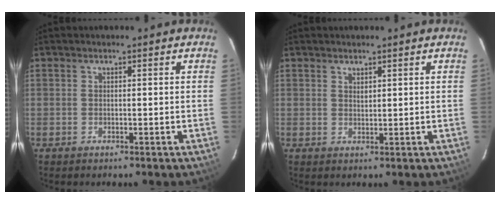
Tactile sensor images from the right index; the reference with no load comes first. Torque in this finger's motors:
{"motor_torque": [0.02, 0.12, -0.02, 0.00]}